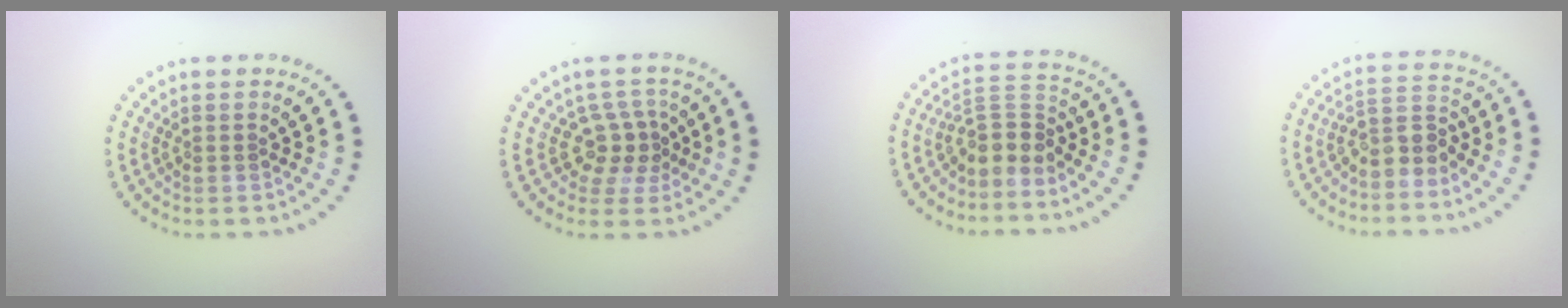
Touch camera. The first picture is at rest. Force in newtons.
{"total": 2.7, "press": 2.1, "slide": 1.6}
{"total": 3.2, "press": 2.4, "slide": 2.1}
{"total": 3.1, "press": 2.4, "slide": 1.9}